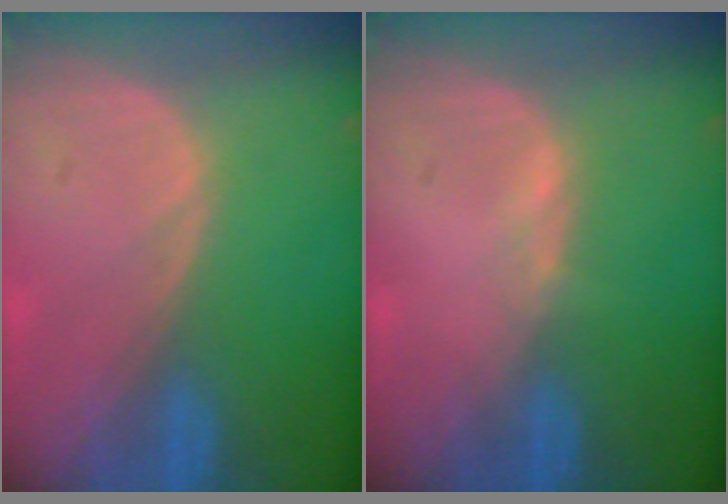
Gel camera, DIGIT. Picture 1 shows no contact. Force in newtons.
{"total": 0.6, "press": 0.5, "slide": 0.3}